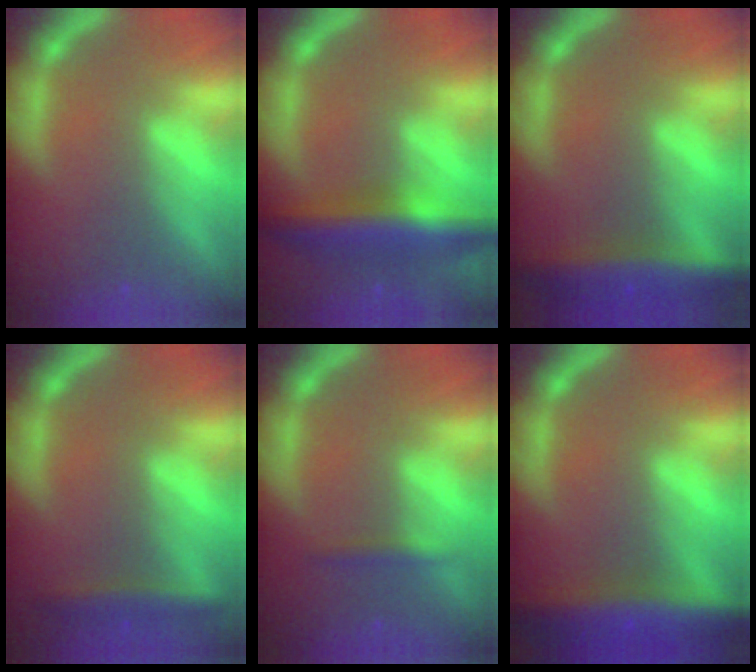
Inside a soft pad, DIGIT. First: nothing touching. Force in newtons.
{"total": 7.0}
{"total": 6.5}
{"total": 2.9}
{"total": 1.4}
{"total": 9.0}